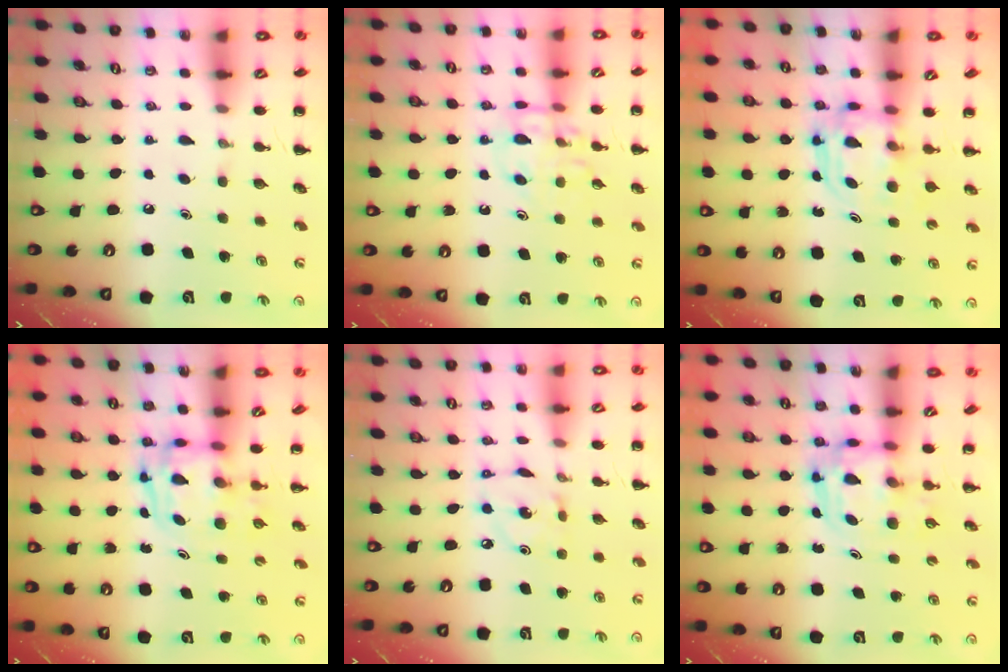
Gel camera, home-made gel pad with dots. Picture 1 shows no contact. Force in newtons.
{"total": 11.5, "press": 11.4, "slide": 0.9}
{"total": 3.7, "press": 3.7, "slide": 0.2}
{"total": 3.4, "press": 3.4, "slide": 0.6}
{"total": 2.3, "press": 2.3, "slide": 0.1}
{"total": 3.4, "press": 3.4, "slide": 0.7}